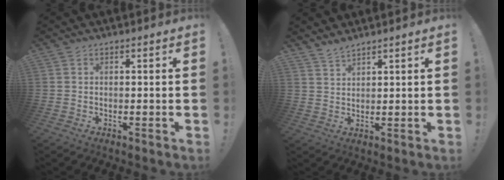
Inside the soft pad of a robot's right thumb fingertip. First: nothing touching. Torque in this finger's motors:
{"motor_torque": [0.17, -0.13, -0.04, 0.27, 0.00]}